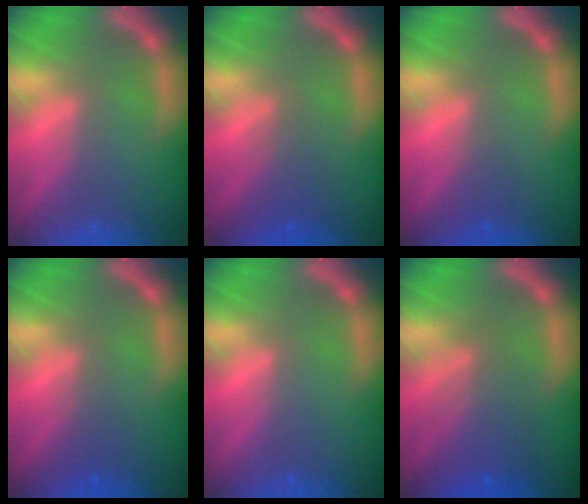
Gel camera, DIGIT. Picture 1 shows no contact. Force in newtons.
{"total": 2.5}
{"total": 1.0}
{"total": 1.5}
{"total": 0.0}
{"total": 5.0}